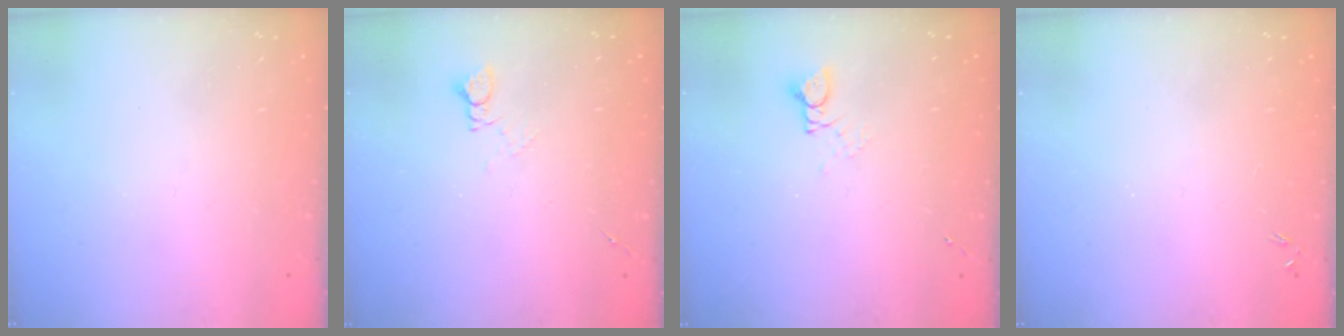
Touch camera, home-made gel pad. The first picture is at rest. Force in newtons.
{"total": 3.7, "press": 3.7, "slide": 0.5}
{"total": 2.4, "press": 2.4, "slide": 0.3}
{"total": 0.0}